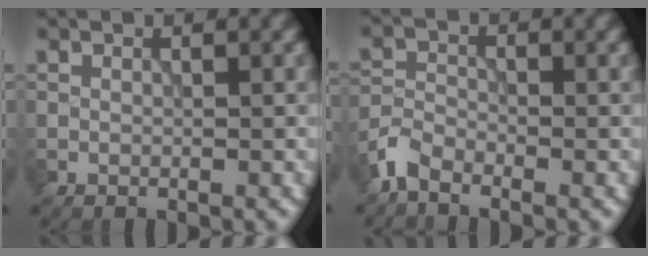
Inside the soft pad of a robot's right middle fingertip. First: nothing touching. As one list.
[{"total": 2.4, "force": [-1.9, 1.0, 1.1], "torque": [-0.024, 0.003, -0.051]}]